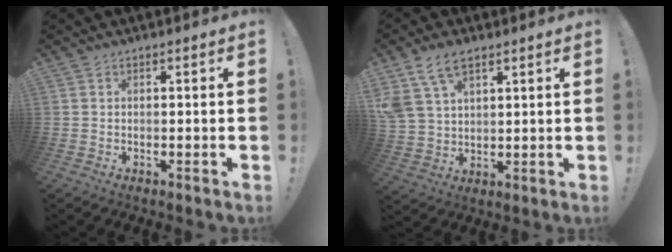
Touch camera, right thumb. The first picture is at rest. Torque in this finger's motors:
{"motor_torque": [0.22, 0.22, 0.34, 0.27, 0.05]}